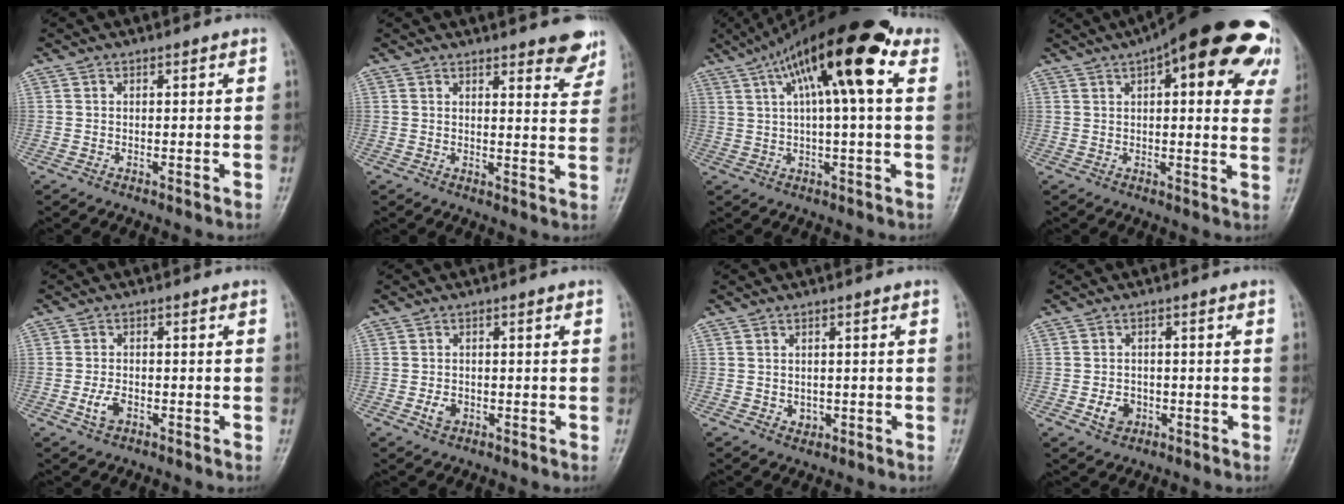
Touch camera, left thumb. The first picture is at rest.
{"total": 7.5, "force": [5.9, 2.1, 4.0], "torque": [-0.018, -0.034, 0.063]}
{"total": 17.5, "force": [6.6, 4.7, 15.5], "torque": [-0.252, 0.027, 0.097]}
{"total": 24.6, "force": [11.7, 8.3, 20.0], "torque": [-0.225, 0.012, 0.144]}
{"total": 3.1, "force": [-1.4, 2.0, 2.0], "torque": [-0.040, 0.006, -0.024]}
{"total": 2.2, "force": [-0.8, 1.7, 1.1], "torque": [-0.015, 0.002, -0.014]}
{"total": 1.8, "force": [-0.4, 1.6, 0.7], "torque": [-0.001, 0.001, 0.000]}
{"total": 3.5, "force": [-1.2, 2.9, 1.5], "torque": [-0.014, 0.003, -0.017]}